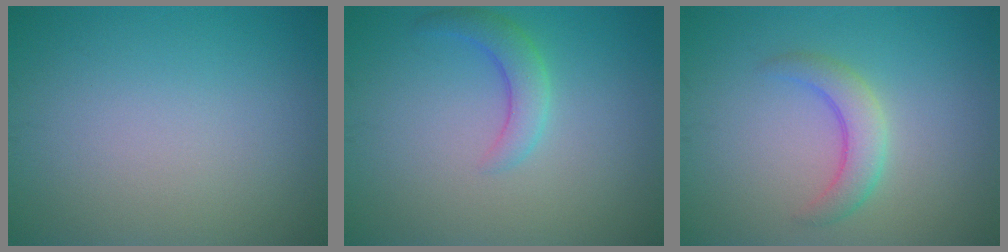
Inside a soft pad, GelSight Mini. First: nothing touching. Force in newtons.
{"total": 2.6, "press": 2.6, "slide": 0.1}
{"total": 2.9, "press": 2.9, "slide": 0.1}